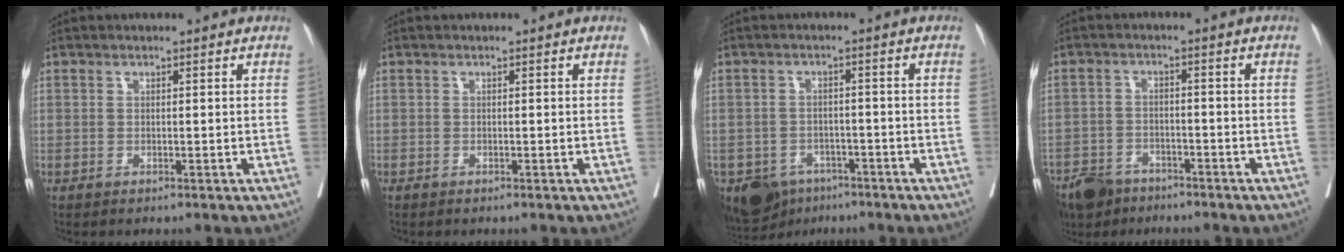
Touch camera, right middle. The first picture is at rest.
{"total": 0.0}
{"total": 10.4, "force": [-6.9, 6.9, 3.5], "torque": [-0.082, -0.006, -0.096]}
{"total": 8.5, "force": [-7.0, 3.8, 2.8], "torque": [-0.050, -0.012, -0.122]}